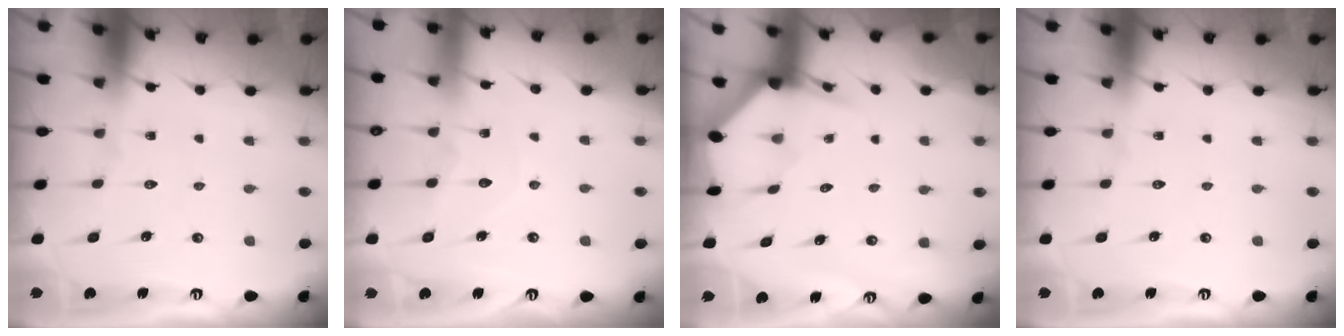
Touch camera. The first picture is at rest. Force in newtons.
{"total": 5.2, "press": 5.2, "slide": 0.3}
{"total": 3.3, "press": 3.3, "slide": 0.3}
{"total": 0.0}